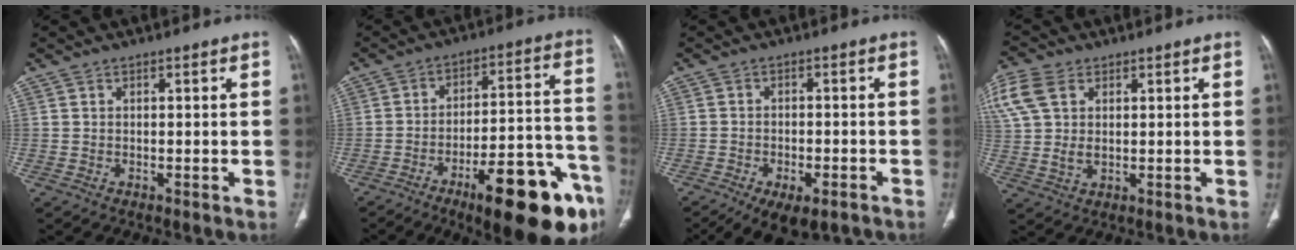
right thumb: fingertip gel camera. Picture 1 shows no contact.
{"total": 21.1, "force": [-12.0, 6.4, 16.2], "torque": [-0.159, 0.080, -0.168]}
{"total": 11.6, "force": [-7.4, 5.6, 6.9], "torque": [-0.108, 0.016, -0.105]}
{"total": 13.9, "force": [5.1, 9.4, 8.8], "torque": [-0.227, 0.010, 0.104]}